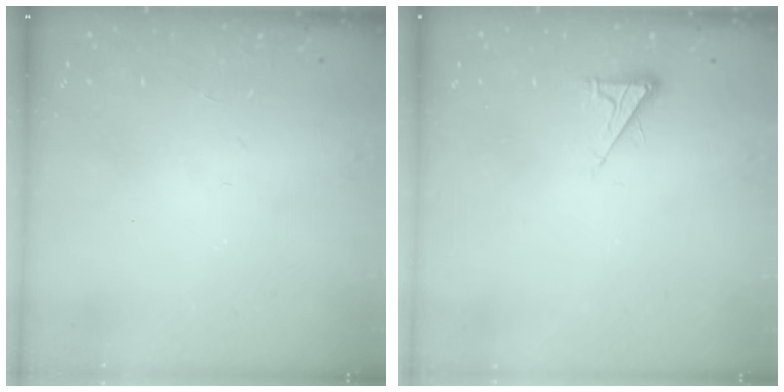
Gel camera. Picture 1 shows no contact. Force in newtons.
{"total": 2.5, "press": 2.5, "slide": 0.4}